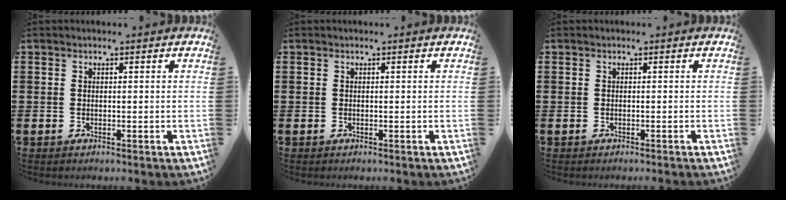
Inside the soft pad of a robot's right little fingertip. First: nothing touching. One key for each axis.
{"total": 0.0}
{"total": 0.0}